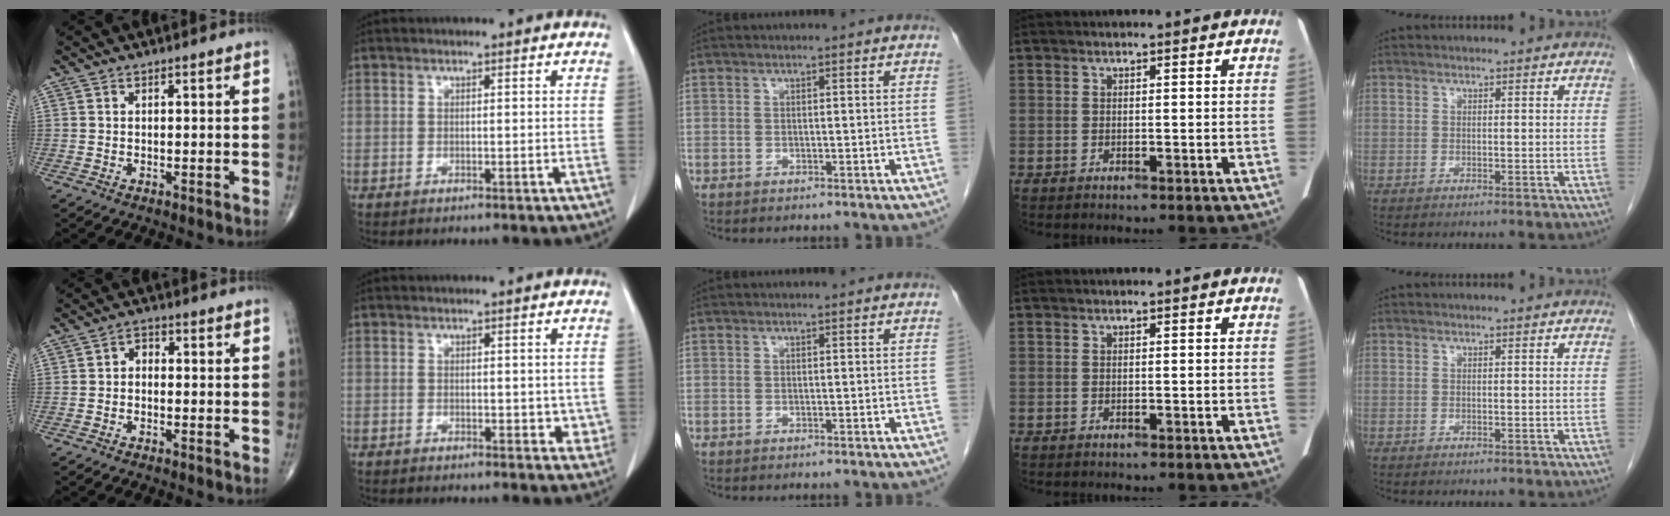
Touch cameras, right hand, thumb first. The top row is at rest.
{"thumb": {"total": 2.3, "force": [-0.3, 1.8, 1.5], "torque": [-0.011, 0.014, -0.017]}, "index": {"total": 2.9, "force": [0.1, 1.9, 2.3], "torque": [-0.013, -0.003, 0.003]}}